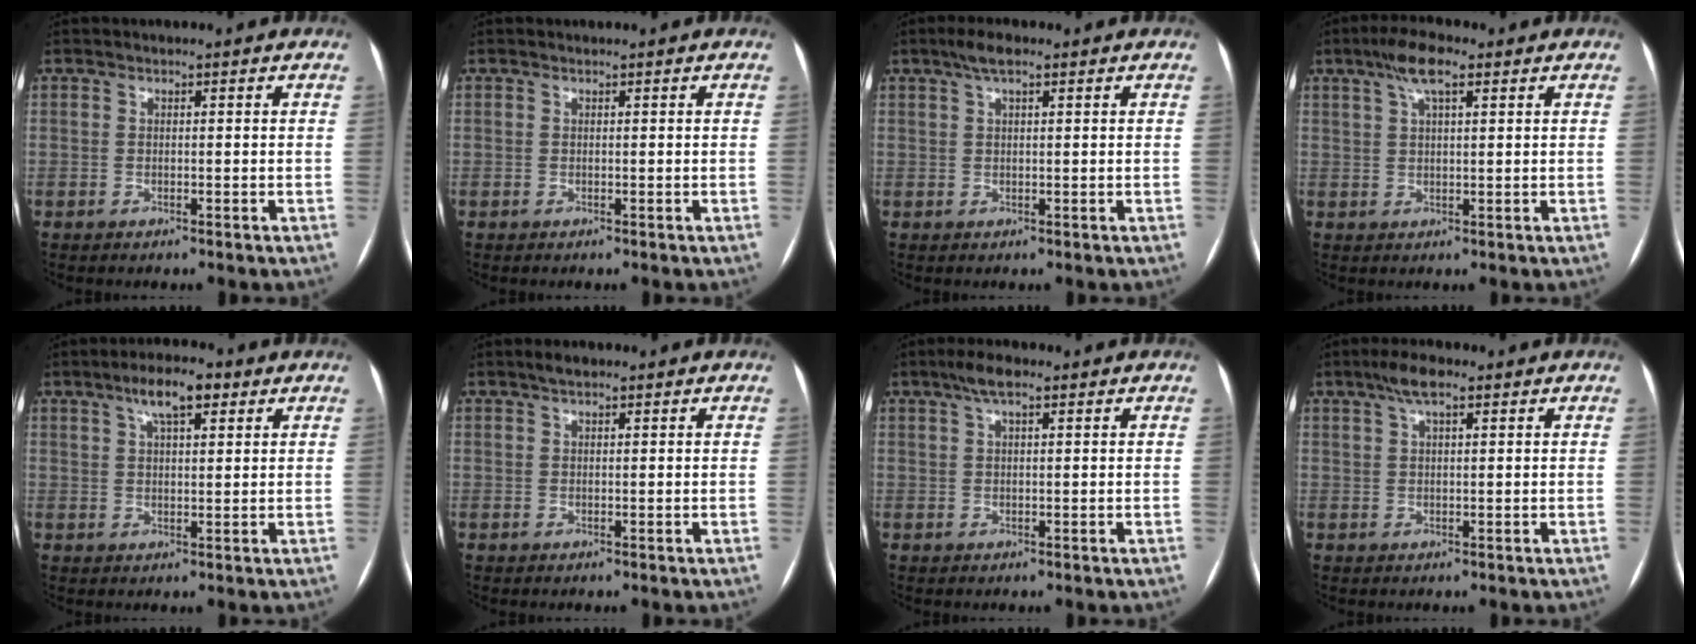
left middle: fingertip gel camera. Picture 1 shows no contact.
{"total": 0.0}
{"total": 3.2, "force": [2.0, 0.8, 2.4], "torque": [-0.048, 0.016, 0.037]}
{"total": 5.6, "force": [3.3, 1.3, 4.4], "torque": [-0.088, 0.018, 0.057]}
{"total": 6.1, "force": [3.4, 1.8, 4.7], "torque": [-0.086, 0.016, 0.055]}
{"total": 1.7, "force": [1.2, 0.5, 1.1], "torque": [-0.020, 0.012, 0.019]}
{"total": 3.6, "force": [2.2, 0.9, 2.7], "torque": [-0.055, 0.018, 0.040]}
{"total": 4.1, "force": [2.5, 1.0, 3.1], "torque": [-0.062, 0.016, 0.046]}